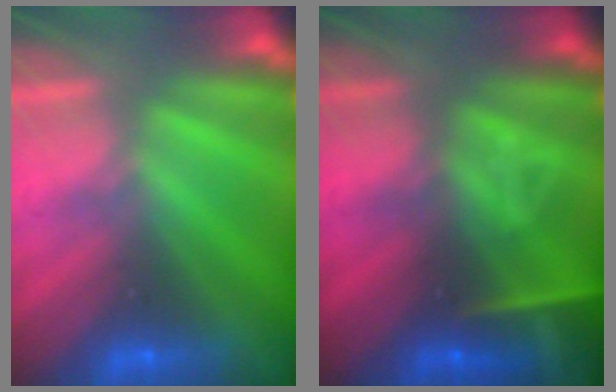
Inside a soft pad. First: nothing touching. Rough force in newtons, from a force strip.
{"total": 9.1}